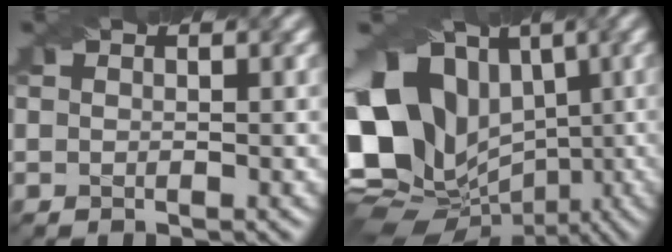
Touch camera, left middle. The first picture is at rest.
{"total": 16.2, "force": [1.6, 12.7, 10.0], "torque": [-0.191, 0.008, 0.050]}